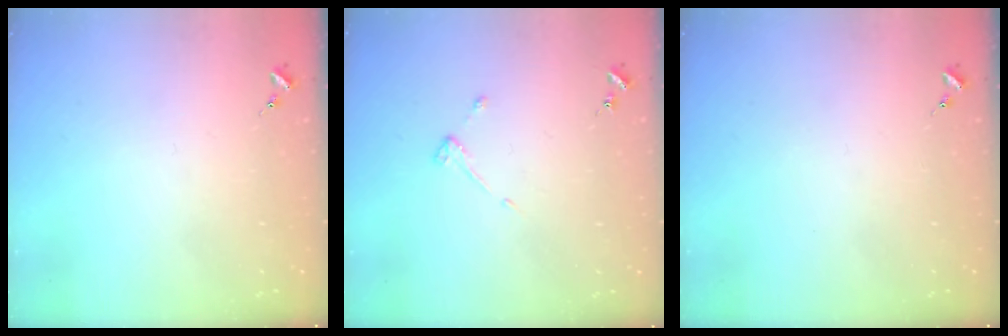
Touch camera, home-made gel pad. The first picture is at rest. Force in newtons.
{"total": 3.1, "press": 3.0, "slide": 0.5}
{"total": 0.0}